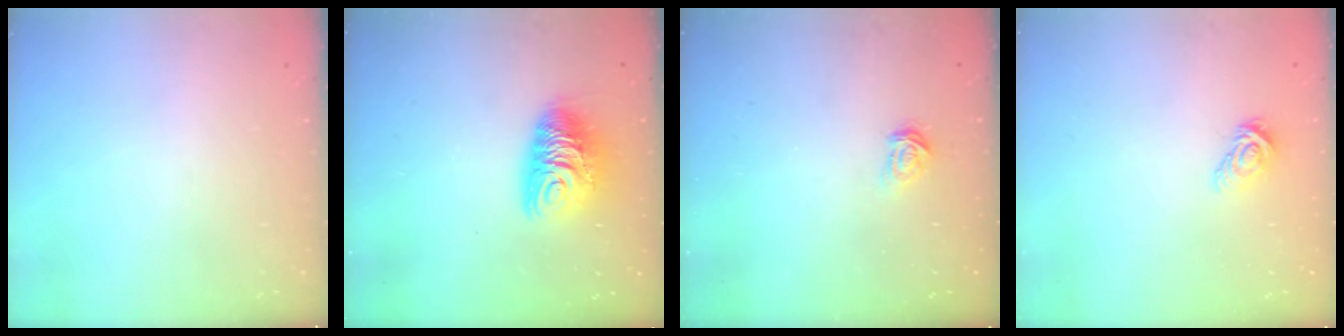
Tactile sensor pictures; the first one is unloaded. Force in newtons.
{"total": 9.5, "press": 9.5, "slide": 1.0}
{"total": 3.0, "press": 3.0, "slide": 0.3}
{"total": 6.7, "press": 6.7, "slide": 0.2}